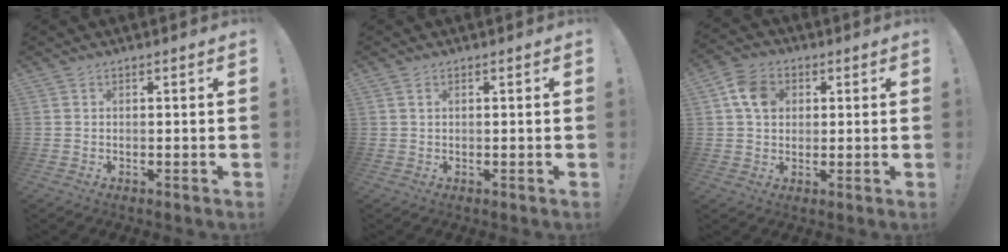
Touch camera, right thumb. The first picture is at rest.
{"total": 1.1, "force": [0.5, 0.5, 0.8], "torque": [-0.025, 0.005, 0.011]}
{"total": 8.7, "force": [2.6, 6.9, 4.7], "torque": [-0.084, 0.012, 0.055]}